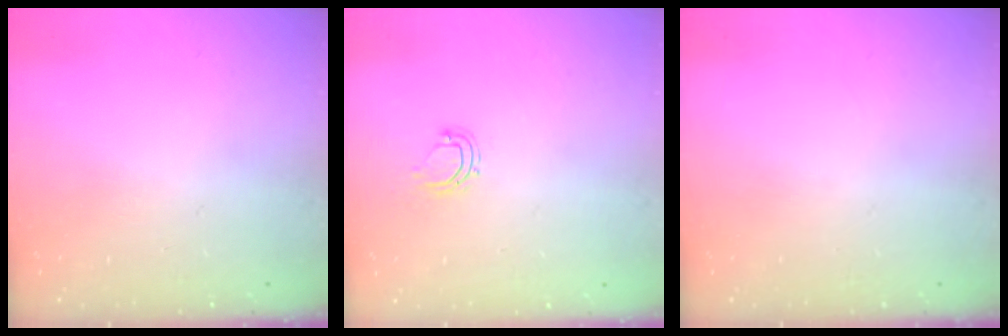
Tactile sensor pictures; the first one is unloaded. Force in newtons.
{"total": 4.7, "press": 4.6, "slide": 0.6}
{"total": 0.0}